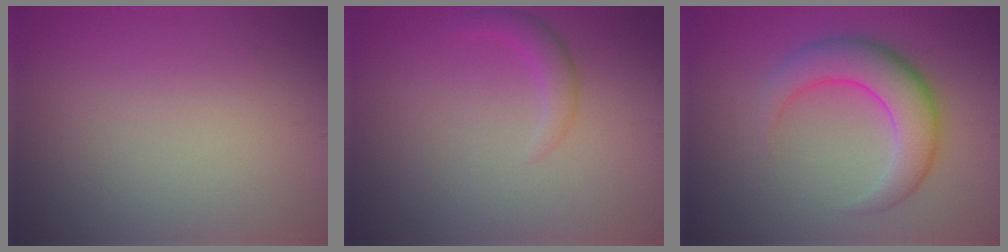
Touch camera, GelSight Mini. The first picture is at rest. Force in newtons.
{"total": 1.8, "press": 1.8, "slide": 0.1}
{"total": 5.6, "press": 5.6, "slide": 0.1}